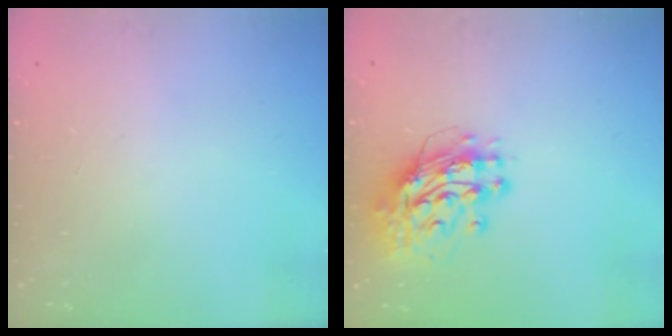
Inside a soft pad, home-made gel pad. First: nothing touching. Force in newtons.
{"total": 13.2, "press": 13.1, "slide": 1.2}